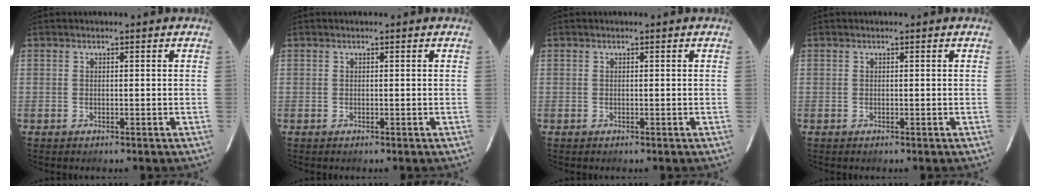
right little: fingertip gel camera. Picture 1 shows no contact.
{"total": 0.0}
{"total": 0.0}
{"total": 0.0}